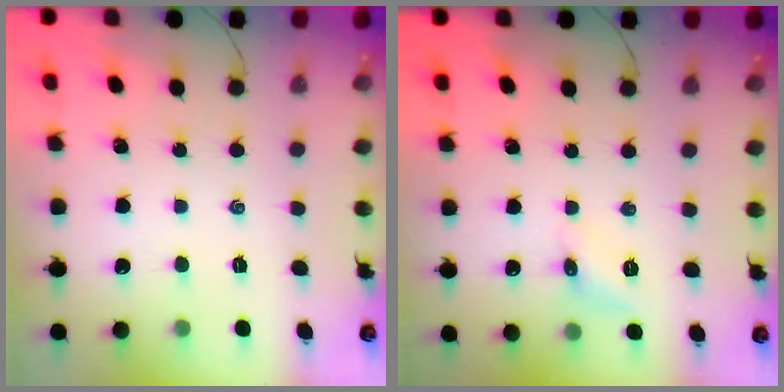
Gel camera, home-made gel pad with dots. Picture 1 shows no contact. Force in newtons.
{"total": 6.7, "press": 6.5, "slide": 1.6}